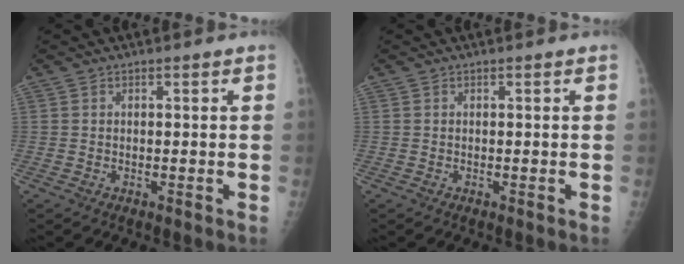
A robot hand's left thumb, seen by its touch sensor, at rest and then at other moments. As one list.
[{"total": 0.0}]